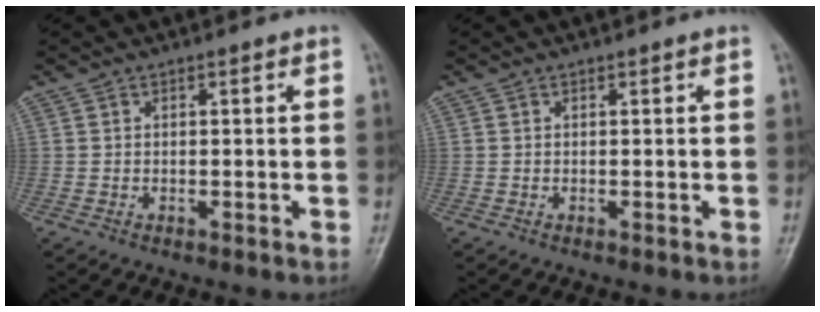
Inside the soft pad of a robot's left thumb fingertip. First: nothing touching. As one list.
[{"total": 0.0}]